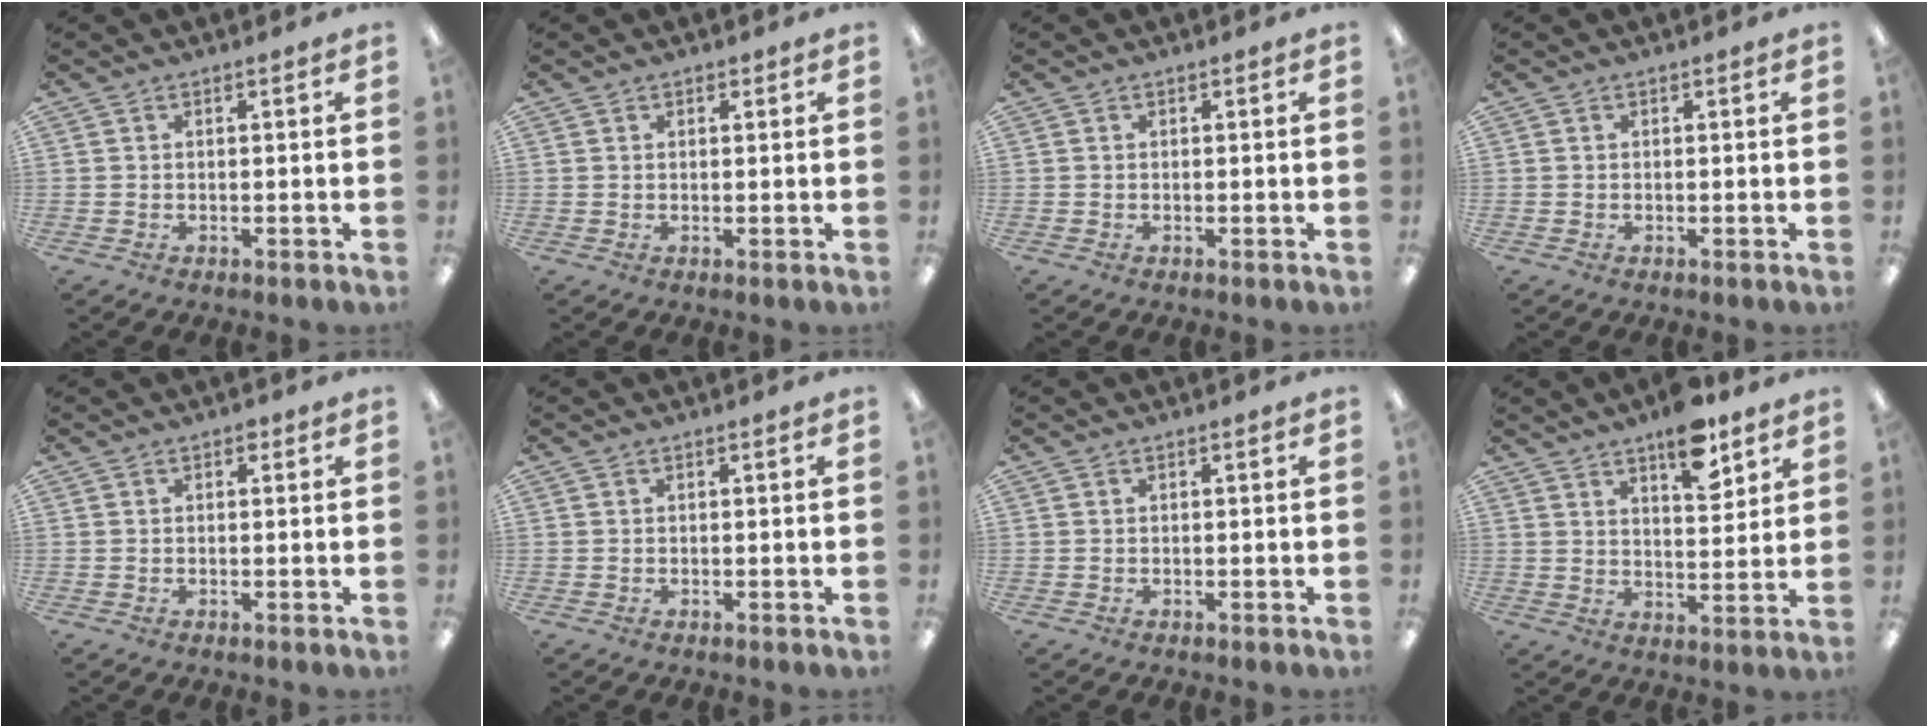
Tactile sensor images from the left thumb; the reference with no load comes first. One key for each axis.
{"total": 0.8, "fx": 0.6, "fy": 0.5, "fz": 0.2, "tx": -0.004, "ty": 0.002, "tz": 0.011}
{"total": 0.0}
{"total": 0.0}
{"total": 0.8, "fx": 0.5, "fy": 0.5, "fz": 0.4, "tx": 0.000, "ty": 0.000, "tz": 0.007}
{"total": 0.0}
{"total": 0.0}
{"total": 10.3, "fx": 7.4, "fy": 3.9, "fz": 6.0, "tx": -0.072, "ty": -0.045, "tz": 0.123}